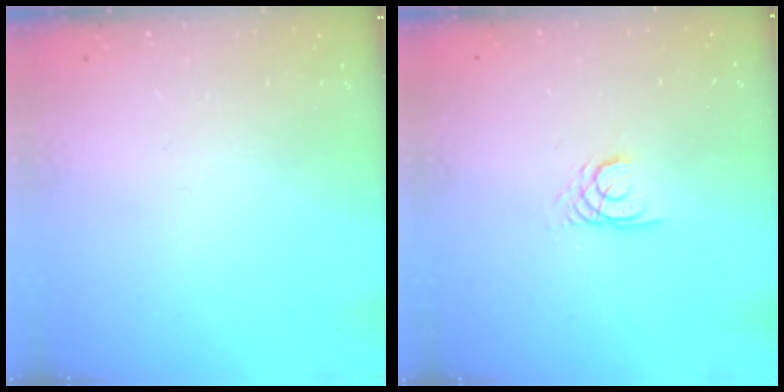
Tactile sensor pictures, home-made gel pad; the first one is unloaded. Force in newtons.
{"total": 2.2, "press": 2.2, "slide": 0.1}